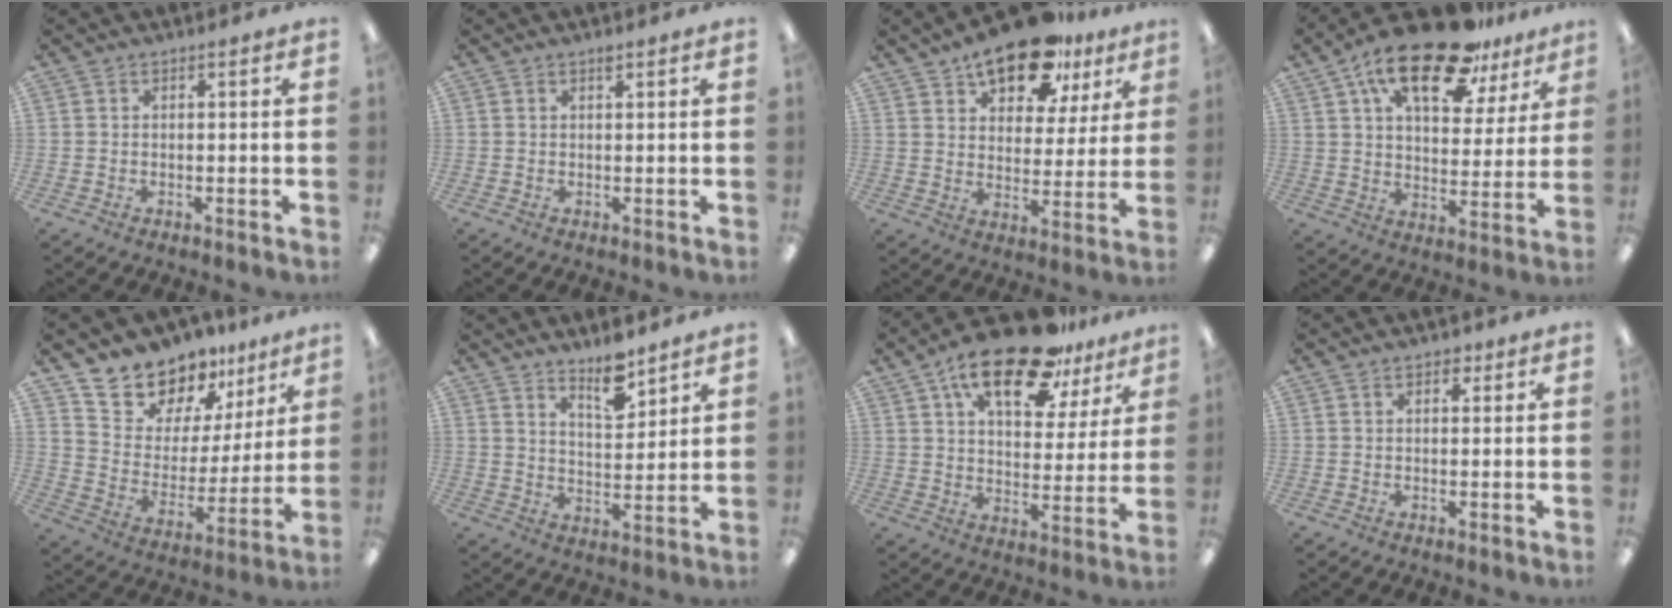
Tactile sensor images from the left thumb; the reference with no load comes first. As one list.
[{"total": 1.0, "force": [0.8, 0.3, 0.5], "torque": [-0.004, -0.002, 0.012]}, {"total": 16.3, "force": [11.8, 7.4, 8.4], "torque": [-0.131, -0.061, 0.206]}, {"total": 19.6, "force": [13.0, 8.1, 12.3], "torque": [-0.207, -0.063, 0.218]}, {"total": 14.4, "force": [12.9, 6.3, 0.8], "torque": [-0.043, -0.121, 0.244]}, {"total": 8.4, "force": [6.9, 2.8, 3.9], "torque": [-0.046, -0.049, 0.118]}, {"total": 19.2, "force": [13.0, 7.9, 11.8], "torque": [-0.200, -0.062, 0.219]}, {"total": 2.3, "force": [1.3, 1.4, 1.3], "torque": [-0.010, -0.002, 0.018]}]